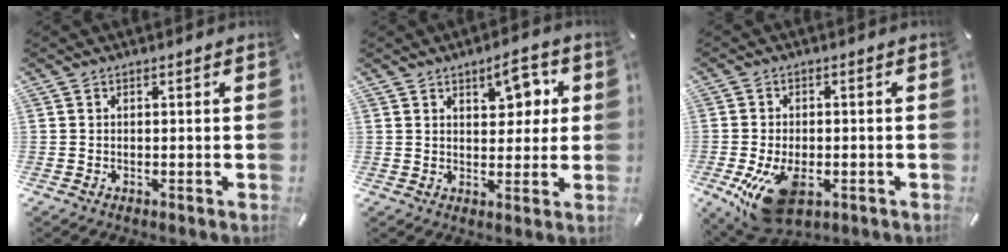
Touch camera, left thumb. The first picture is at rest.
{"total": 7.7, "force": [3.7, 4.6, 5.0], "torque": [-0.047, -0.015, 0.055]}
{"total": 11.2, "force": [-3.9, 6.3, 8.4], "torque": [-0.171, -0.001, -0.066]}